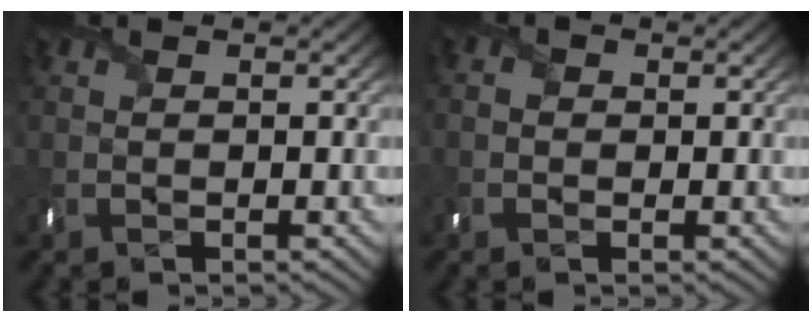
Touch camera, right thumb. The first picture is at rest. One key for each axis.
{"total": 1.3, "fx": -0.2, "fy": 1.1, "fz": 0.5, "tx": -0.013, "ty": -0.001, "tz": -0.007}